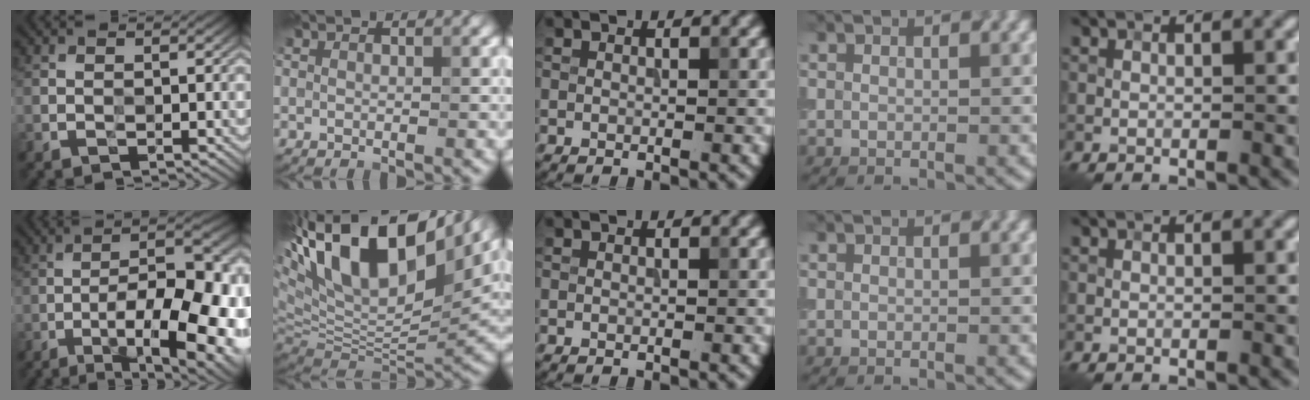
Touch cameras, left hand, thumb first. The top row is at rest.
{"thumb": {"total": 19.4, "force": [-6.9, 6.8, 16.8], "torque": [-0.233, -0.008, -0.097]}, "index": {"total": 19.3, "force": [8.4, 8.9, 14.9], "torque": [-0.280, 0.043, 0.150]}}